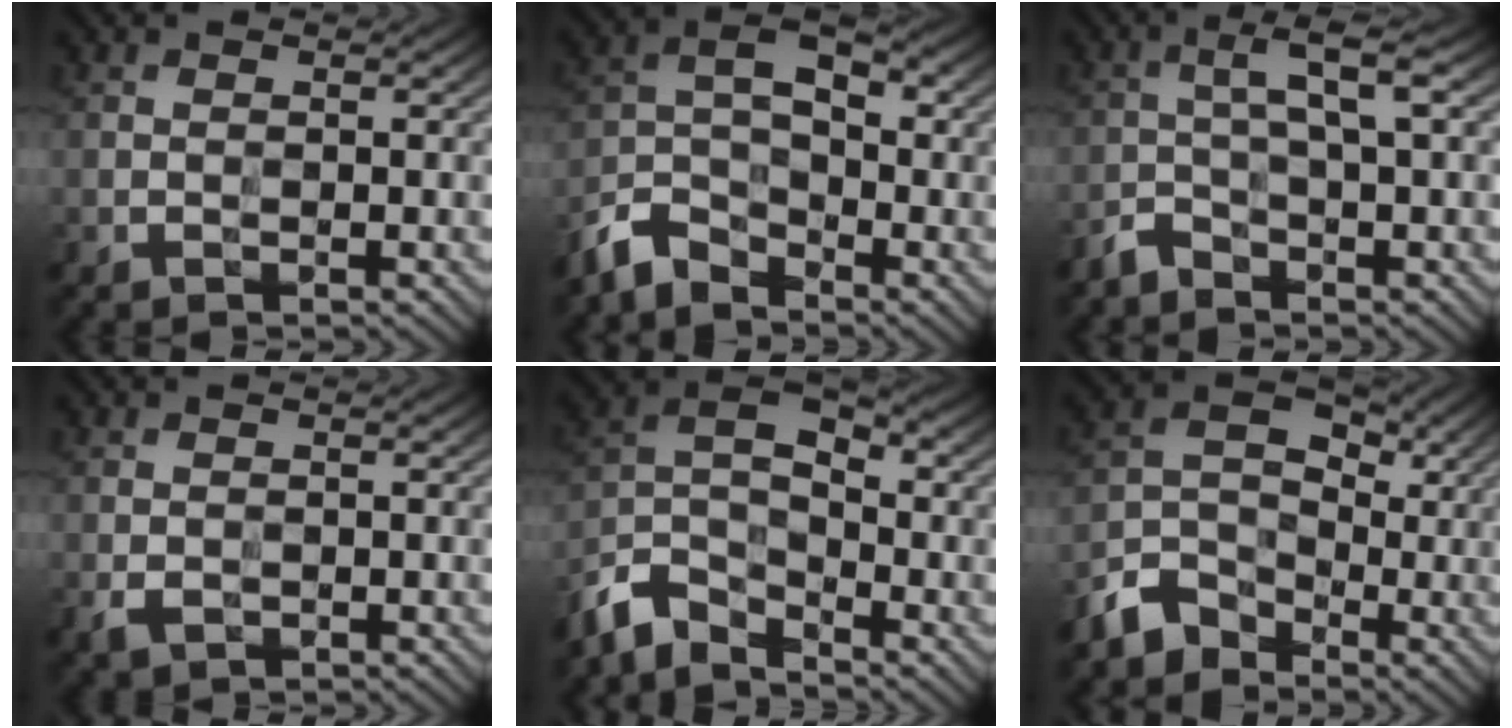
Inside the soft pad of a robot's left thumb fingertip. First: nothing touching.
{"total": 6.8, "force": [-4.9, 3.0, 3.6], "torque": [-0.067, 0.000, -0.118]}
{"total": 3.7, "force": [-1.4, 0.5, 3.3], "torque": [-0.059, 0.011, -0.043]}
{"total": 1.9, "force": [-0.6, 1.3, 1.2], "torque": [-0.029, -0.007, -0.008]}
{"total": 7.9, "force": [-5.9, 3.1, 4.2], "torque": [-0.078, -0.002, -0.139]}
{"total": 6.5, "force": [-4.1, 4.3, 2.7], "torque": [-0.050, 0.002, -0.102]}